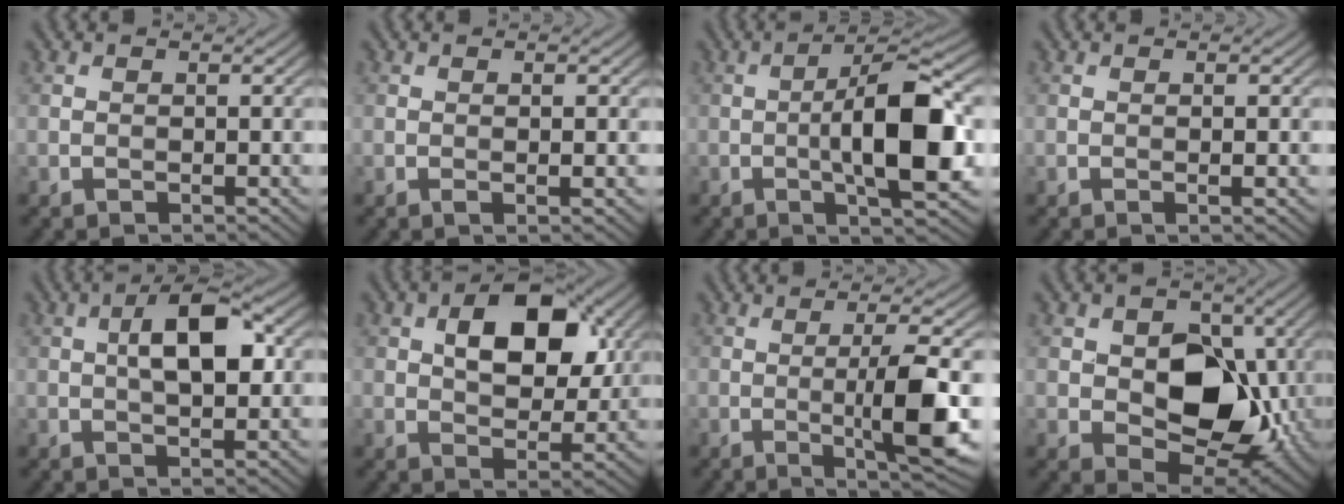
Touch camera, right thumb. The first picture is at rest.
{"total": 1.0, "force": [-0.1, 0.1, 1.0], "torque": [-0.019, -0.001, -0.003]}
{"total": 11.4, "force": [-1.6, 3.1, 10.8], "torque": [-0.164, 0.007, -0.032]}
{"total": 1.0, "force": [-0.2, 0.0, 1.0], "torque": [-0.020, 0.000, -0.005]}
{"total": 7.1, "force": [1.1, 2.9, 6.4], "torque": [-0.106, 0.010, 0.014]}
{"total": 9.8, "force": [2.8, 5.7, 7.5], "torque": [-0.116, 0.004, 0.043]}
{"total": 7.9, "force": [-1.0, 0.9, 7.8], "torque": [-0.134, 0.005, -0.013]}
{"total": 11.5, "force": [0.2, 8.1, 8.2], "torque": [-0.126, -0.006, 0.004]}